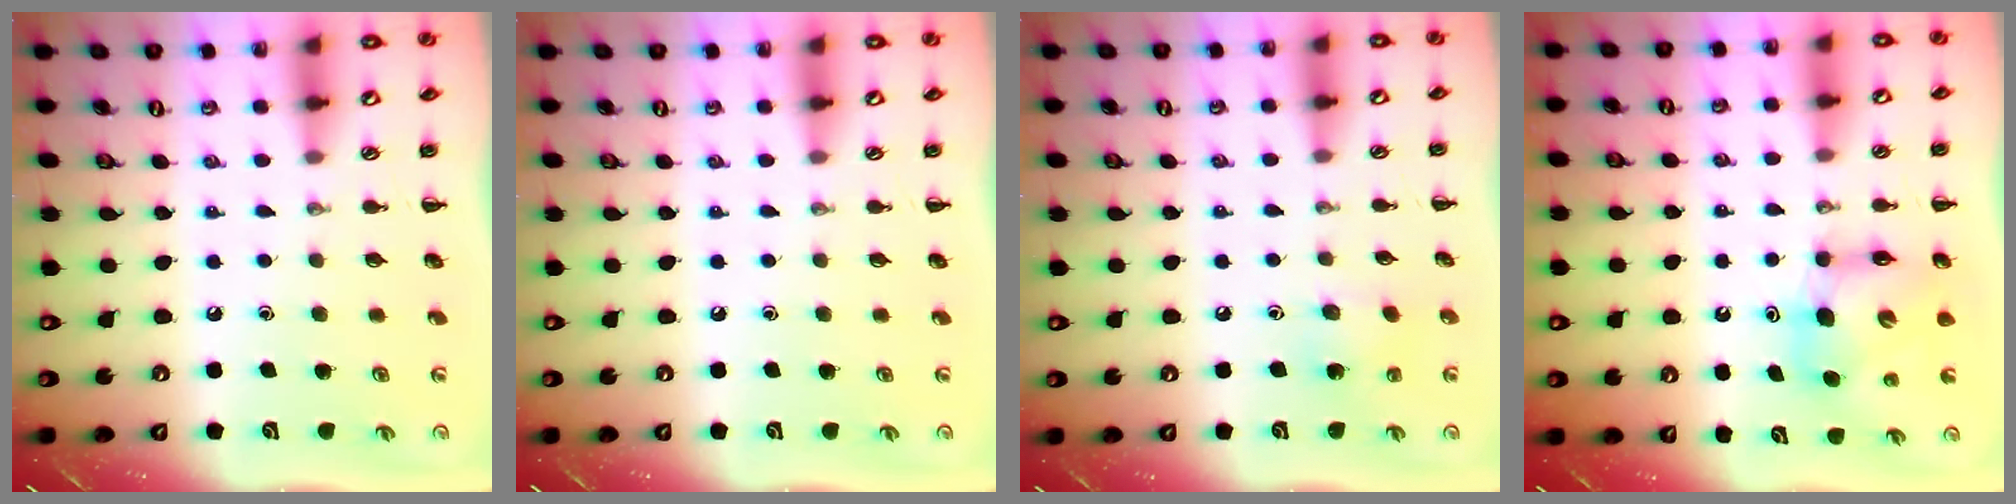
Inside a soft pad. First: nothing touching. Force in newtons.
{"total": 0.0}
{"total": 6.3, "press": 6.2, "slide": 1.3}
{"total": 7.3, "press": 7.3, "slide": 0.4}